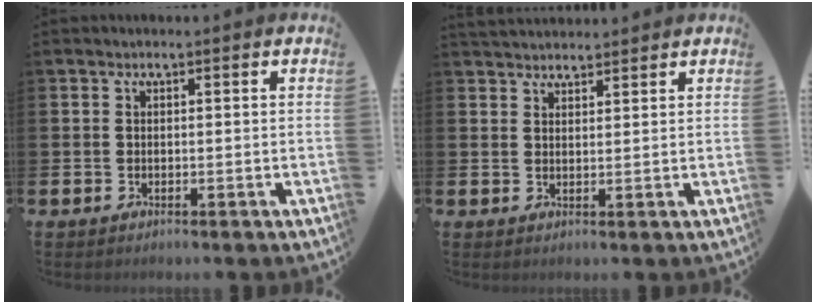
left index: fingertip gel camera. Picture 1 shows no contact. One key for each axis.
{"total": 1.6, "fx": 1.6, "fy": 0.4, "fz": 0.0, "tx": 0.013, "ty": -0.006, "tz": 0.026}